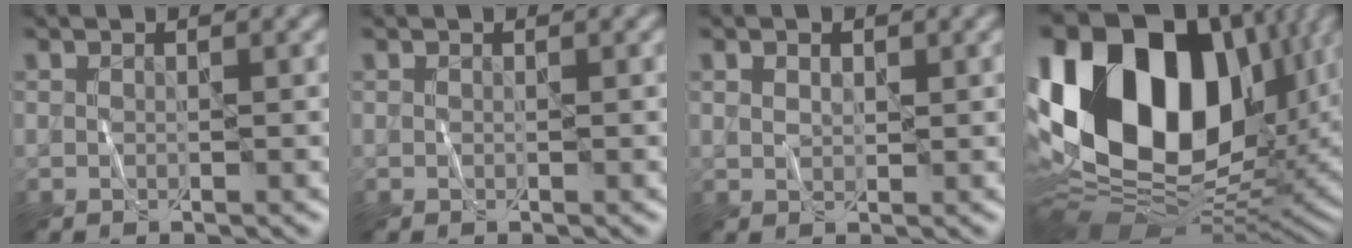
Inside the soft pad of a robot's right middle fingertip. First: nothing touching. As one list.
[{"total": 0.0}, {"total": 1.2, "force": [0.6, 0.7, 0.8], "torque": [-0.014, 0.002, 0.012]}, {"total": 21.2, "force": [4.4, 14.1, 15.2], "torque": [-0.316, 0.023, 0.074]}]